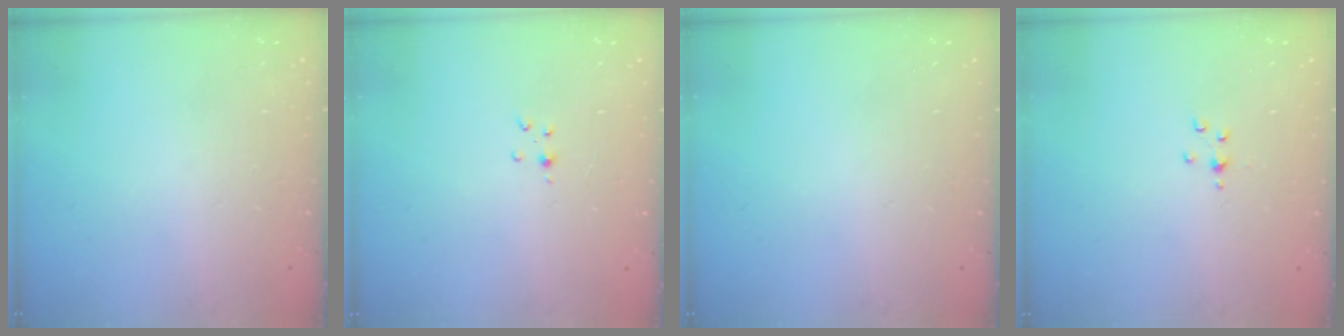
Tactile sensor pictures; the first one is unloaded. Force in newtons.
{"total": 2.8, "press": 2.8, "slide": 0.4}
{"total": 0.0}
{"total": 3.0, "press": 3.0, "slide": 0.5}